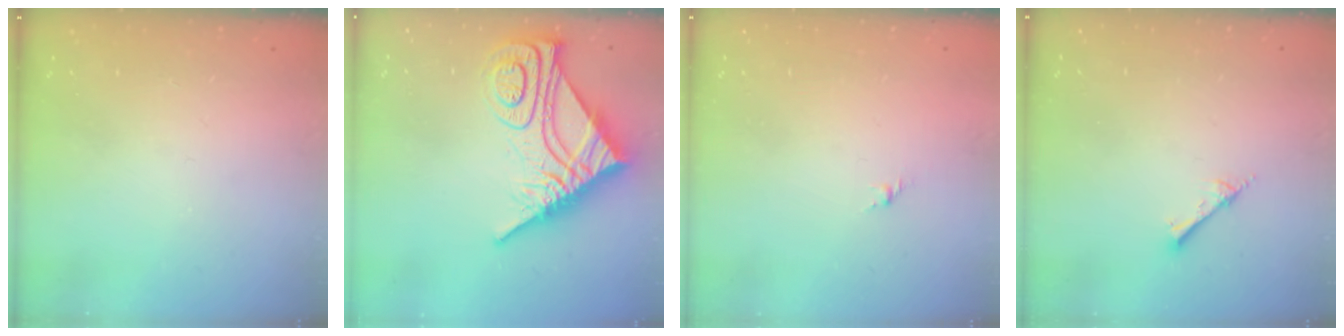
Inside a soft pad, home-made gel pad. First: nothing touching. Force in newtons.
{"total": 15.3, "press": 15.3, "slide": 1.3}
{"total": 1.6, "press": 1.5, "slide": 0.6}
{"total": 2.0, "press": 2.0, "slide": 0.2}